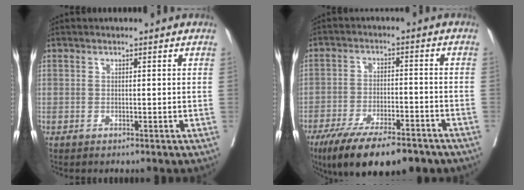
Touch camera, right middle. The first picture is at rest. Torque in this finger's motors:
{"motor_torque": [1.19, -0.95, 0.45, 0.21]}